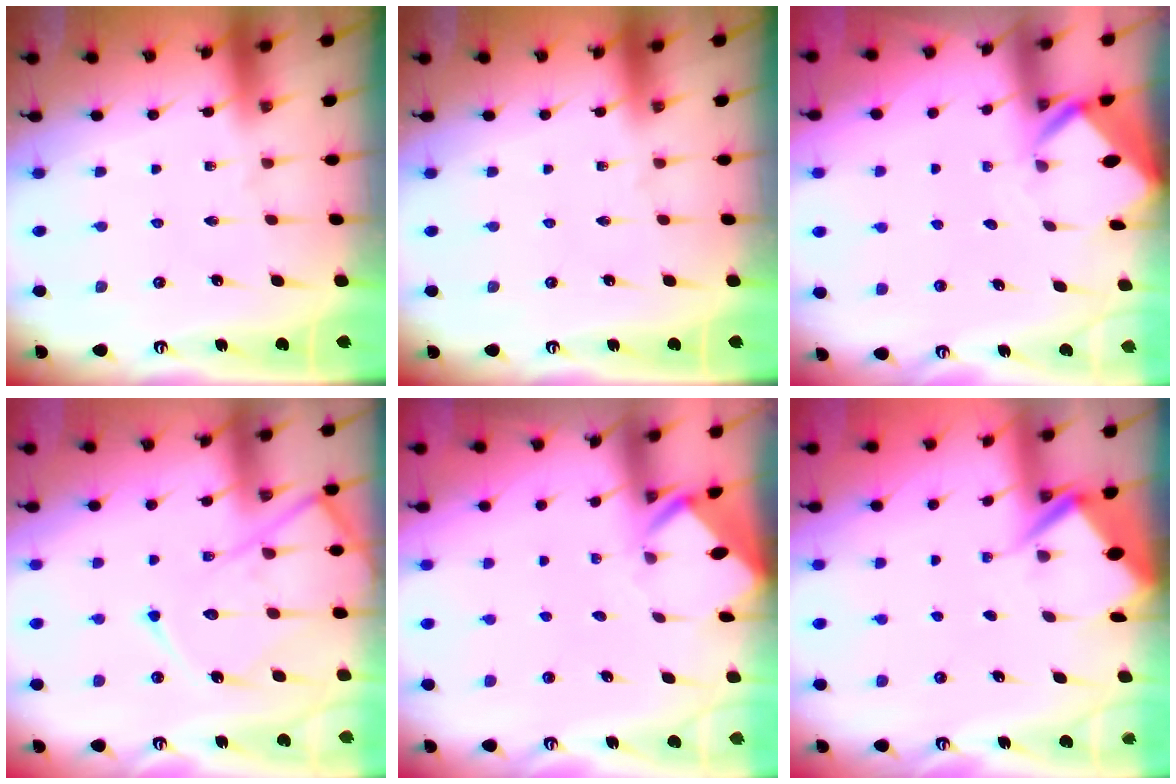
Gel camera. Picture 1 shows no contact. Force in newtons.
{"total": 0.0}
{"total": 3.3, "press": 3.3, "slide": 0.1}
{"total": 15.5, "press": 15.4, "slide": 1.4}
{"total": 3.0, "press": 3.0, "slide": 0.1}
{"total": 3.6, "press": 3.6, "slide": 0.4}